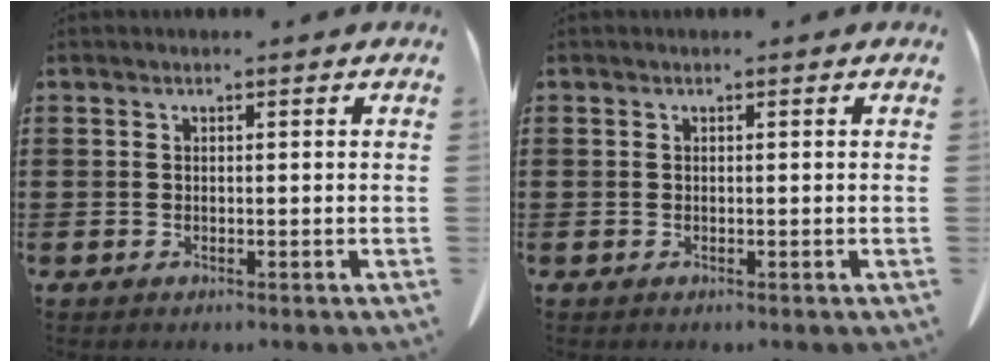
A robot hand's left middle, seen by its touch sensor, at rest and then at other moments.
{"total": 0.0}